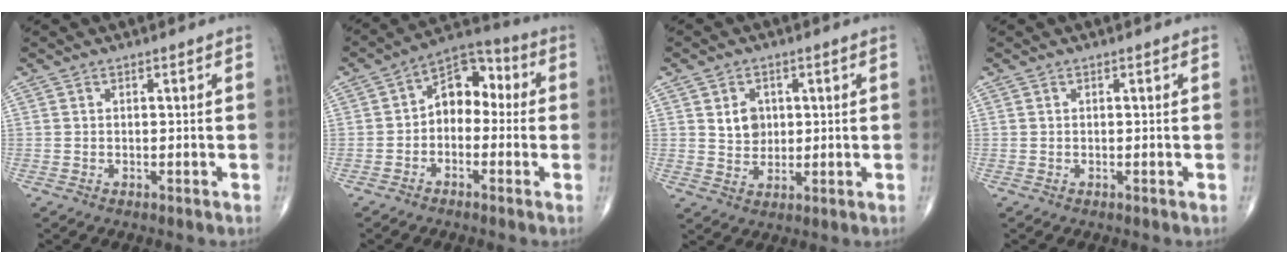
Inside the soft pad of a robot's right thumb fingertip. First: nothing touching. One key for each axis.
{"total": 9.1, "fx": -0.2, "fy": 6.2, "fz": 6.6, "tx": -0.065, "ty": 0.039, "tz": -0.025}
{"total": 4.9, "fx": 1.2, "fy": 4.0, "fz": 2.6, "tx": -0.021, "ty": -0.008, "tz": 0.025}
{"total": 0.0}